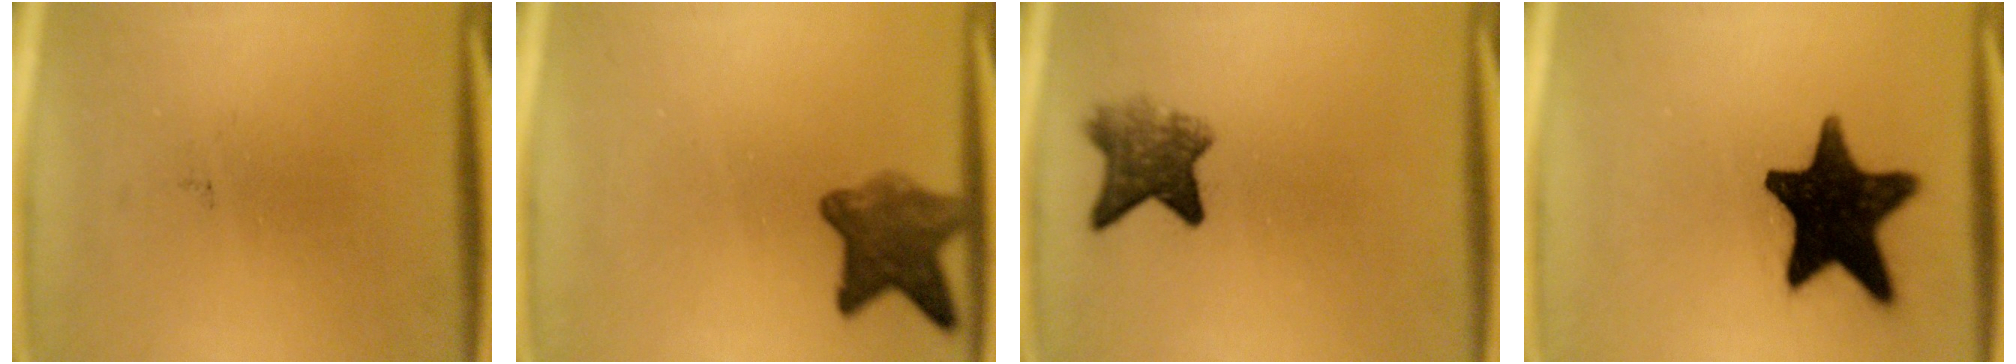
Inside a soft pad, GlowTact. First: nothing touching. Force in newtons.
{"total": 6.7}
{"total": 5.7}
{"total": 17.9}